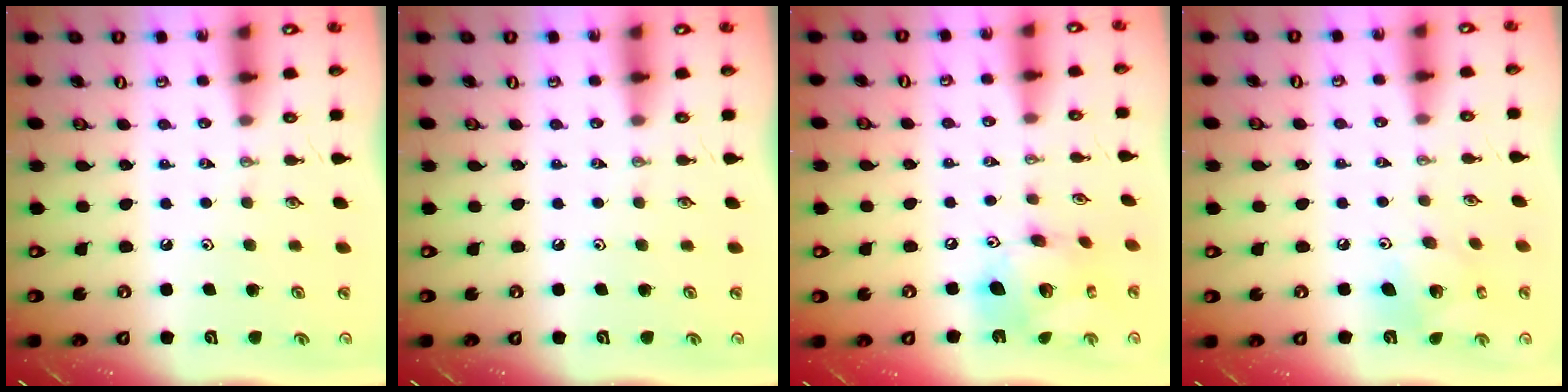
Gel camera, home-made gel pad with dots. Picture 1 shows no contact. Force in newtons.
{"total": 0.0}
{"total": 15.6, "press": 15.6, "slide": 1.5}
{"total": 9.2, "press": 9.2, "slide": 0.7}